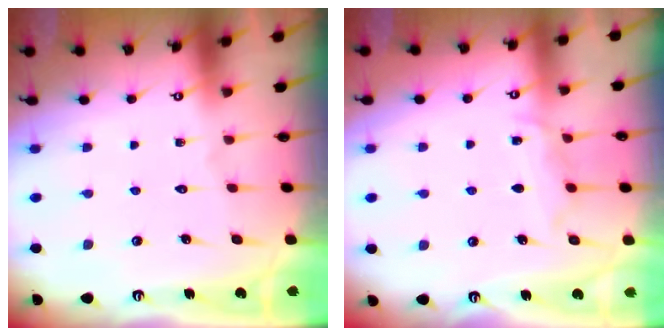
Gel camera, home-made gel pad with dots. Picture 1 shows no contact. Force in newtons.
{"total": 6.5, "press": 6.4, "slide": 0.8}